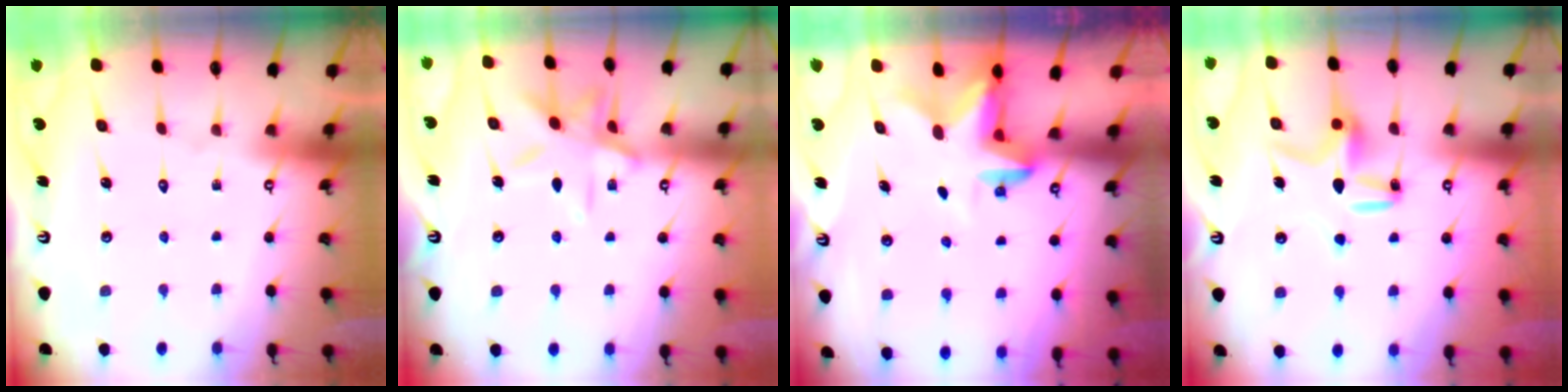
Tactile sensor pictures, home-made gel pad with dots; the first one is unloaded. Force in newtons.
{"total": 10.6, "press": 10.6, "slide": 0.6}
{"total": 2.8, "press": 2.8, "slide": 0.5}
{"total": 9.6, "press": 9.6, "slide": 0.2}